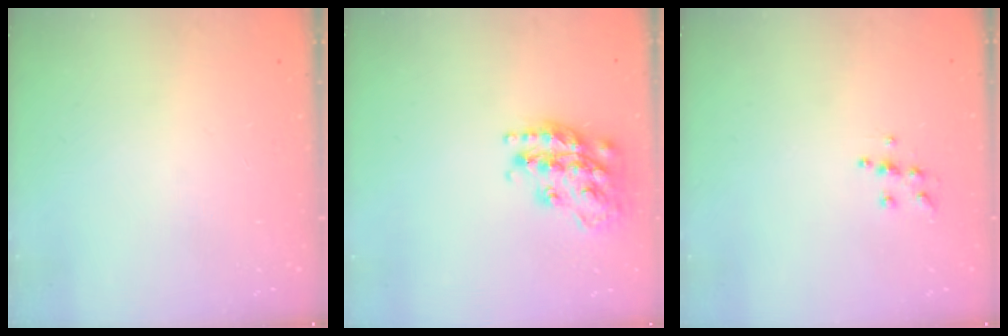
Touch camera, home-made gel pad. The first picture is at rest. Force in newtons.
{"total": 20.0, "press": 19.9, "slide": 1.3}
{"total": 5.9, "press": 5.9, "slide": 0.5}